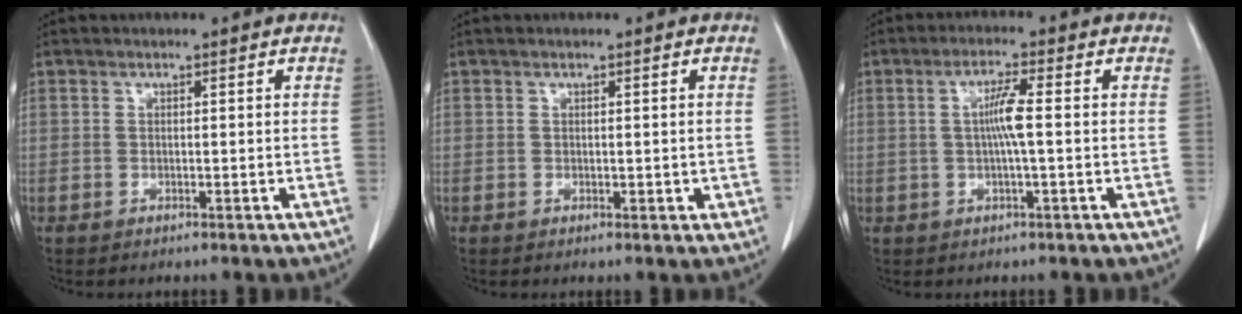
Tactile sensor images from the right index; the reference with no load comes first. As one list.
[{"total": 1.4, "force": [0.0, 0.9, 1.1], "torque": [-0.013, -0.003, 0.002]}, {"total": 4.4, "force": [0.1, -0.1, 4.4], "torque": [-0.083, 0.003, 0.003]}]